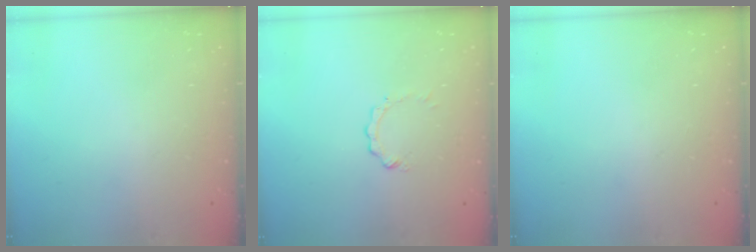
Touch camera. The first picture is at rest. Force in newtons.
{"total": 0.7, "press": 0.7, "slide": 0.1}
{"total": 0.0}